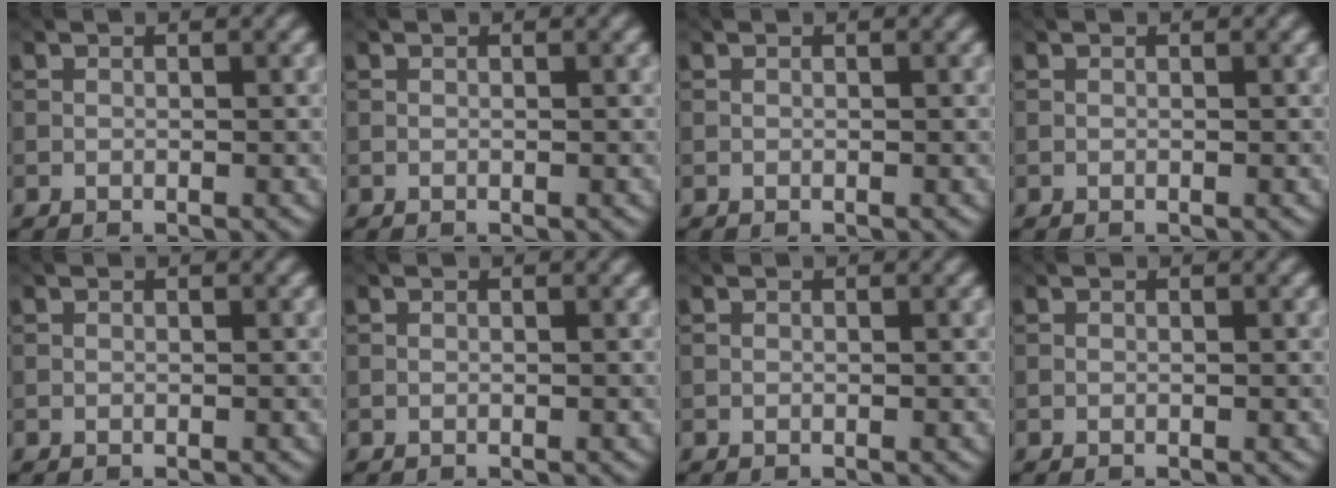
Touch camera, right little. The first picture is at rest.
{"total": 0.0}
{"total": 0.0}
{"total": 0.0}
{"total": 0.0}
{"total": 0.0}
{"total": 0.0}
{"total": 0.0}